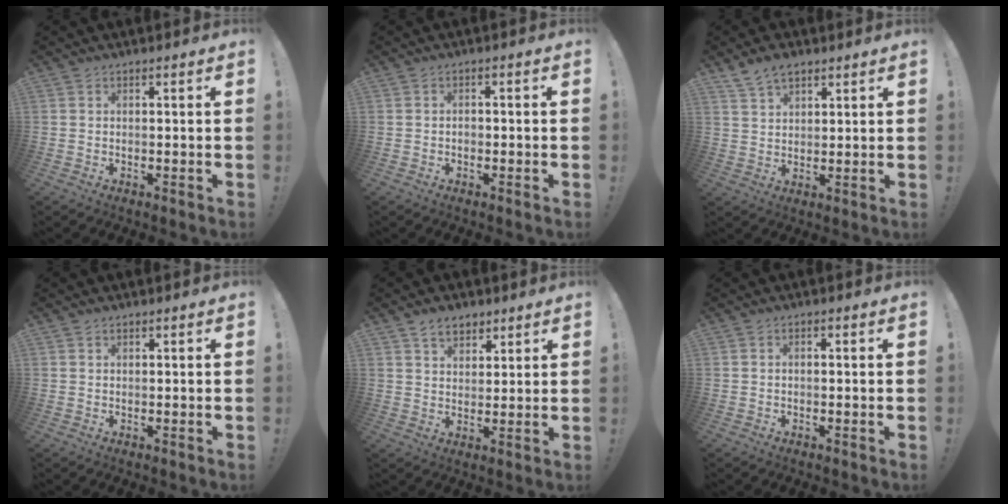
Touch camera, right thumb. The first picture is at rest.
{"total": 1.2, "force": [-0.8, 0.7, 0.5], "torque": [-0.009, 0.003, -0.015]}
{"total": 6.1, "force": [4.5, 3.2, 2.6], "torque": [-0.047, -0.018, 0.085]}
{"total": 0.6, "force": [0.5, 0.2, 0.2], "torque": [0.002, -0.003, 0.009]}
{"total": 6.7, "force": [4.4, 4.4, 2.6], "torque": [-0.039, -0.017, 0.082]}
{"total": 0.8, "force": [-0.5, 0.2, 0.6], "torque": [-0.012, 0.002, -0.009]}